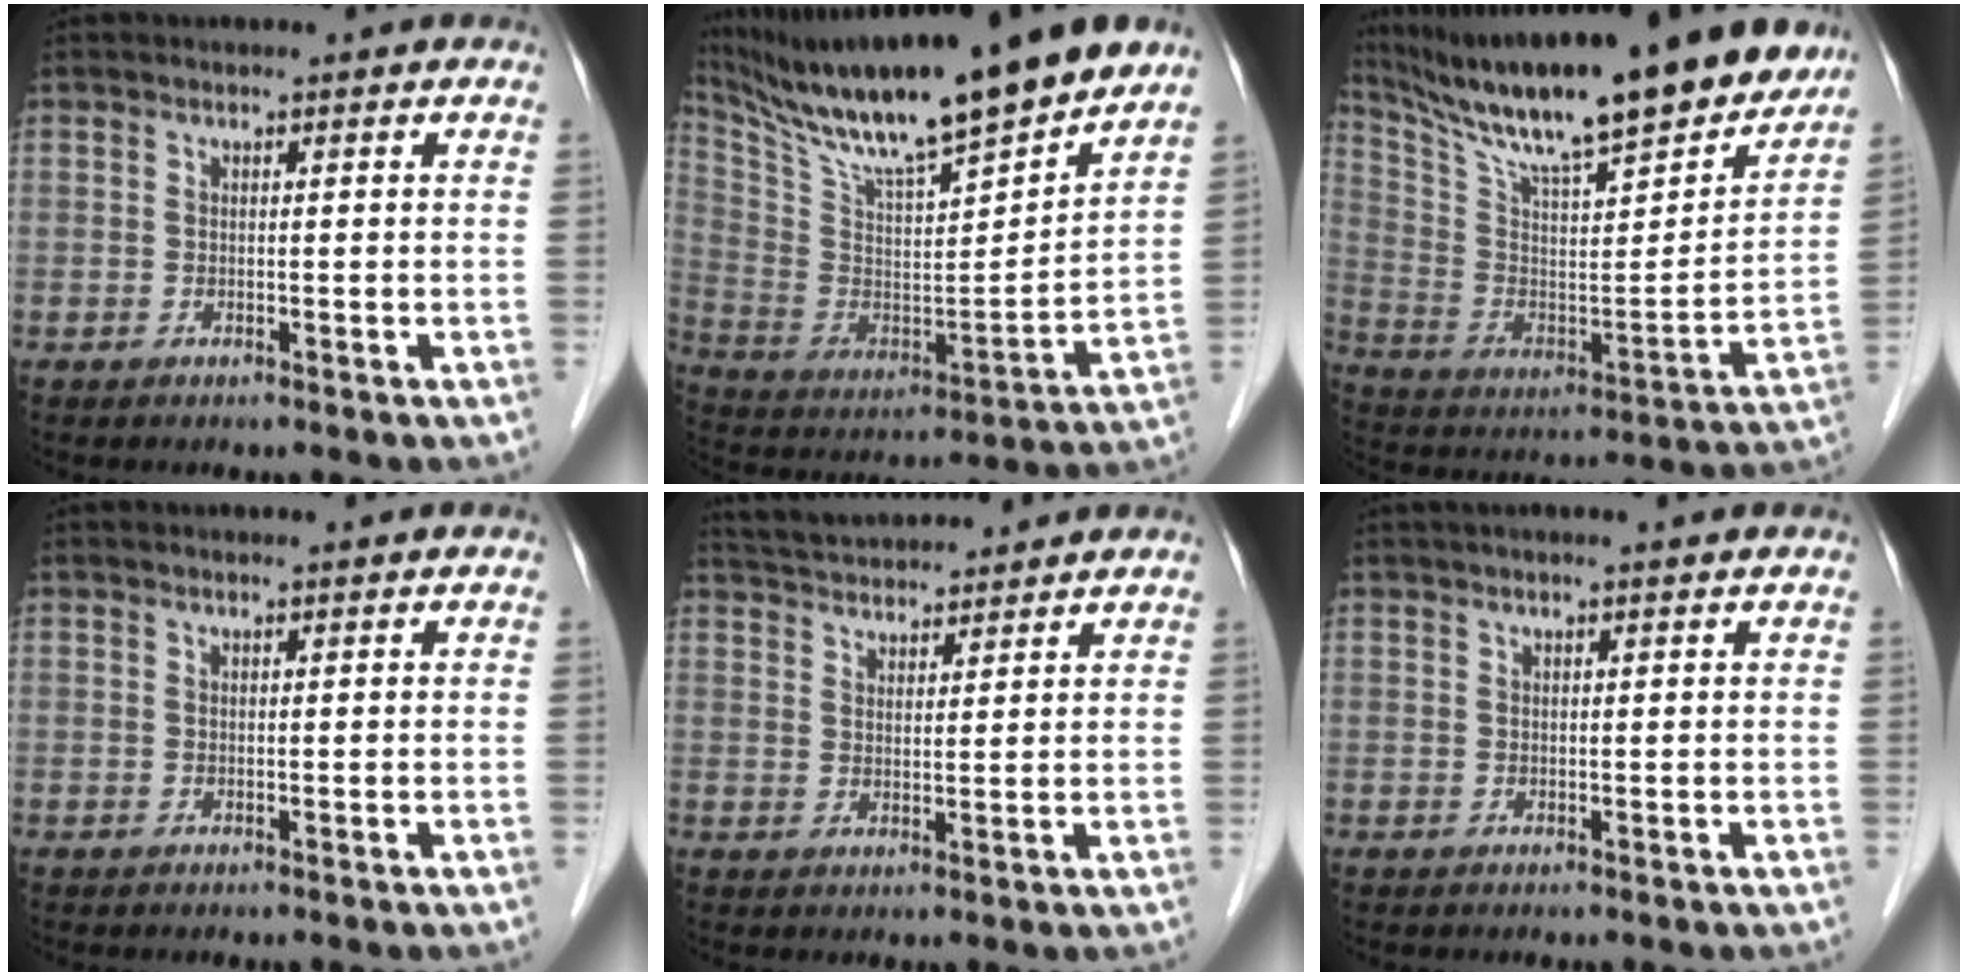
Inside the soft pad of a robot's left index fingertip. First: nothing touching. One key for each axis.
{"total": 23.0, "fx": 19.0, "fy": 1.5, "fz": 12.9, "tx": -0.232, "ty": -0.007, "tz": 0.320}
{"total": 26.4, "fx": 22.1, "fy": 3.6, "fz": 14.0, "tx": -0.249, "ty": -0.026, "tz": 0.336}
{"total": 0.6, "fx": 0.5, "fy": -0.1, "fz": 0.3, "tx": -0.007, "ty": 0.004, "tz": 0.010}
{"total": 8.8, "fx": 8.5, "fy": 0.9, "fz": 2.2, "tx": -0.046, "ty": 0.030, "tz": 0.136}
{"total": 3.2, "fx": 2.6, "fy": -0.1, "fz": 1.8, "tx": -0.021, "ty": 0.023, "tz": 0.035}